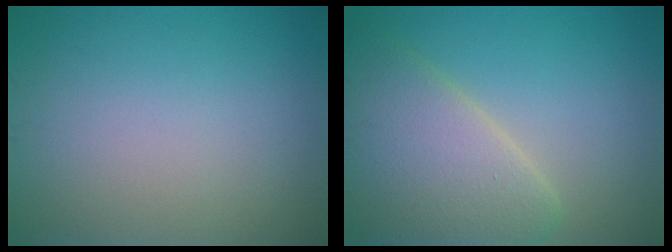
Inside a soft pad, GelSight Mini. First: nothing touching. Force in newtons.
{"total": 6.7, "press": 6.7, "slide": 0.5}